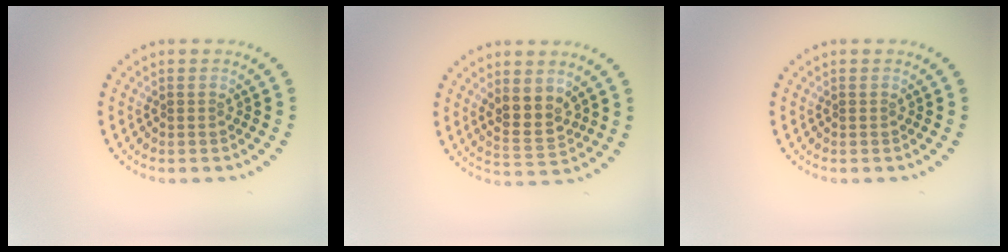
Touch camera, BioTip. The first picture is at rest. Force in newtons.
{"total": 3.2, "press": 3.1, "slide": 1.1}
{"total": 0.0}